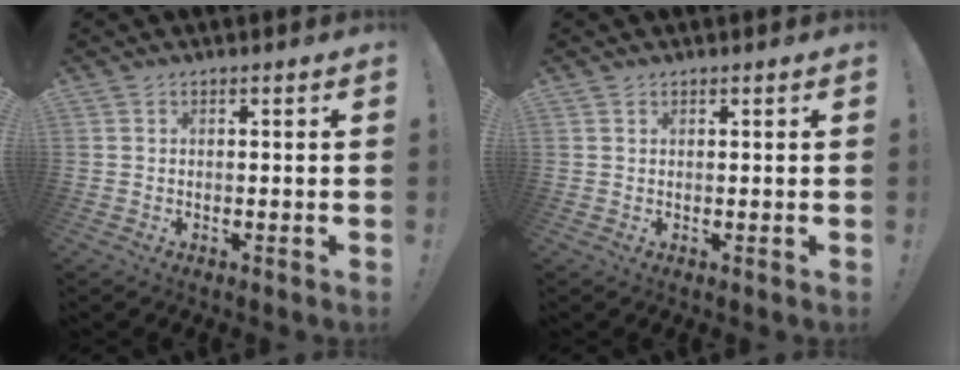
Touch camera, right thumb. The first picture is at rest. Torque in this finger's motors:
{"motor_torque": [0.09, -0.17, -0.14, 0.06, 0.05]}